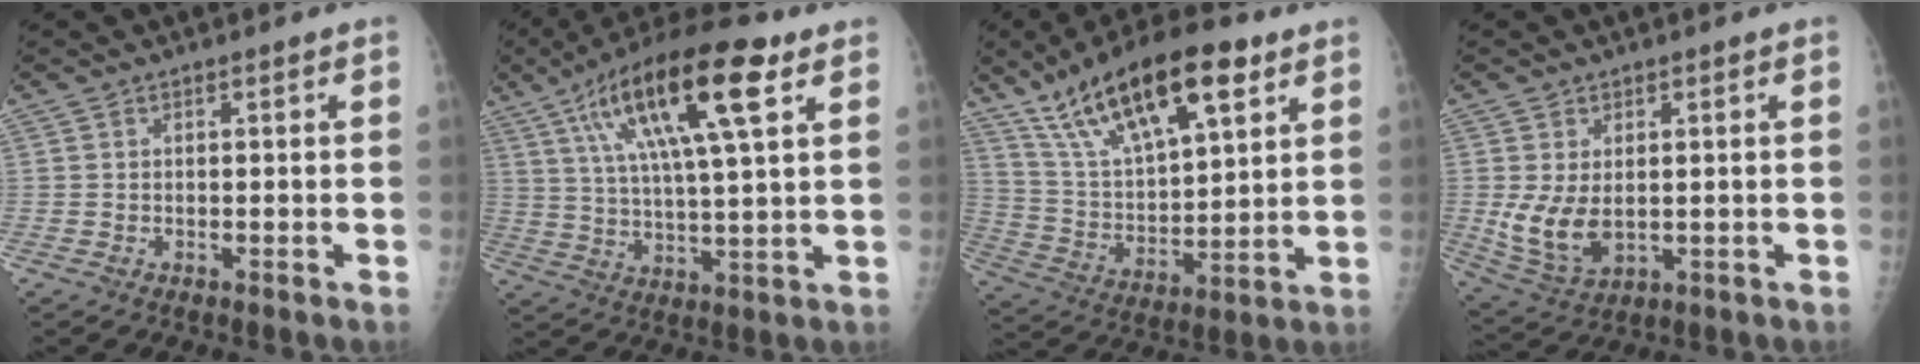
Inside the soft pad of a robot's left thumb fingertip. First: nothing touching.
{"total": 19.9, "force": [8.9, 5.2, 17.1], "torque": [-0.296, -0.003, 0.147]}
{"total": 22.3, "force": [12.8, 8.3, 16.3], "torque": [-0.257, -0.030, 0.232]}
{"total": 8.0, "force": [0.1, 5.2, 6.1], "torque": [-0.113, -0.014, 0.019]}